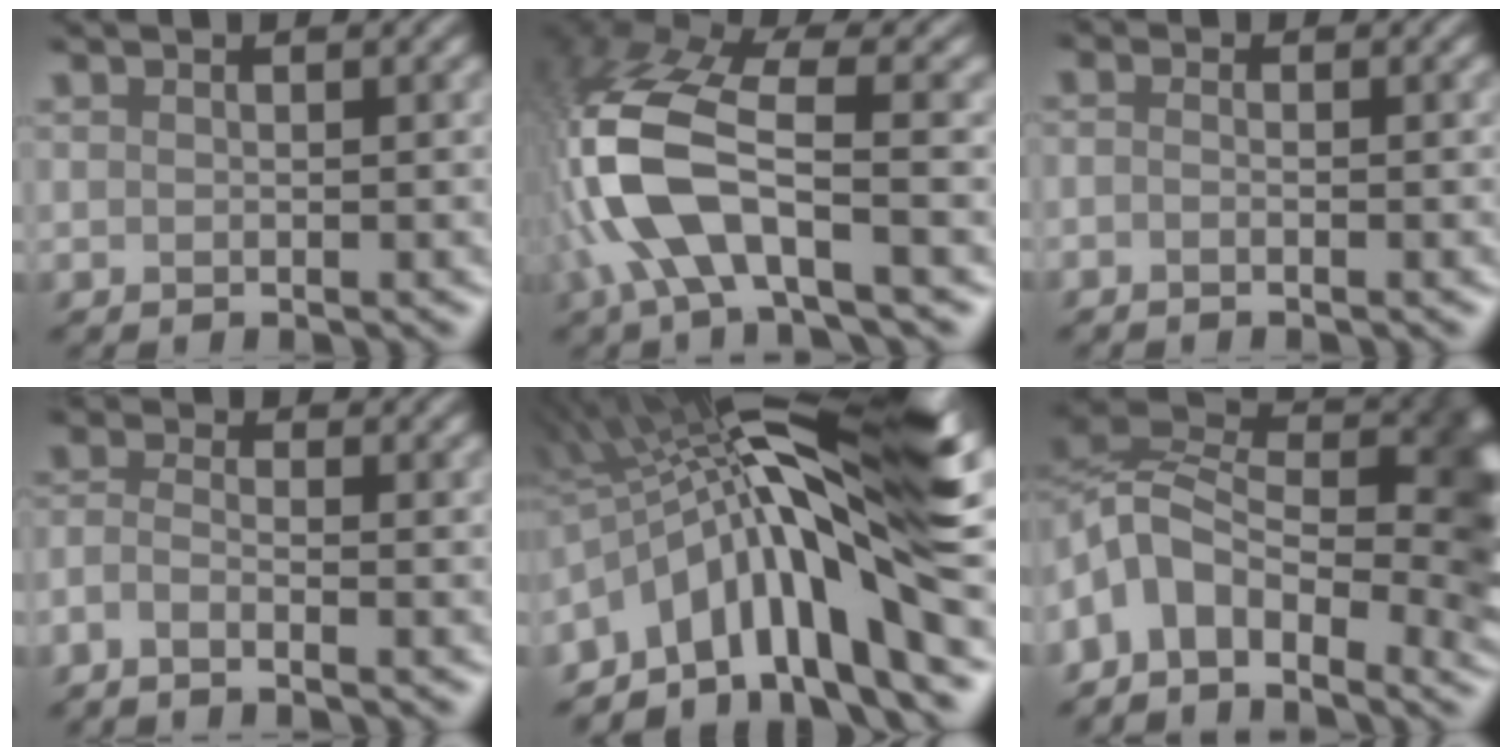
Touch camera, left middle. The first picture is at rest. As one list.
[{"total": 9.1, "force": [-2.6, 3.9, 7.8], "torque": [-0.199, 0.002, -0.052]}, {"total": 1.1, "force": [-1.0, 0.1, 0.4], "torque": [-0.010, -0.003, -0.014]}, {"total": 2.4, "force": [-2.3, 0.1, 0.6], "torque": [-0.028, -0.002, -0.048]}, {"total": 13.0, "force": [-2.2, 2.5, 12.6], "torque": [-0.194, 0.019, -0.032]}, {"total": 9.7, "force": [-1.8, 6.1, 7.3], "torque": [-0.124, 0.004, -0.051]}]